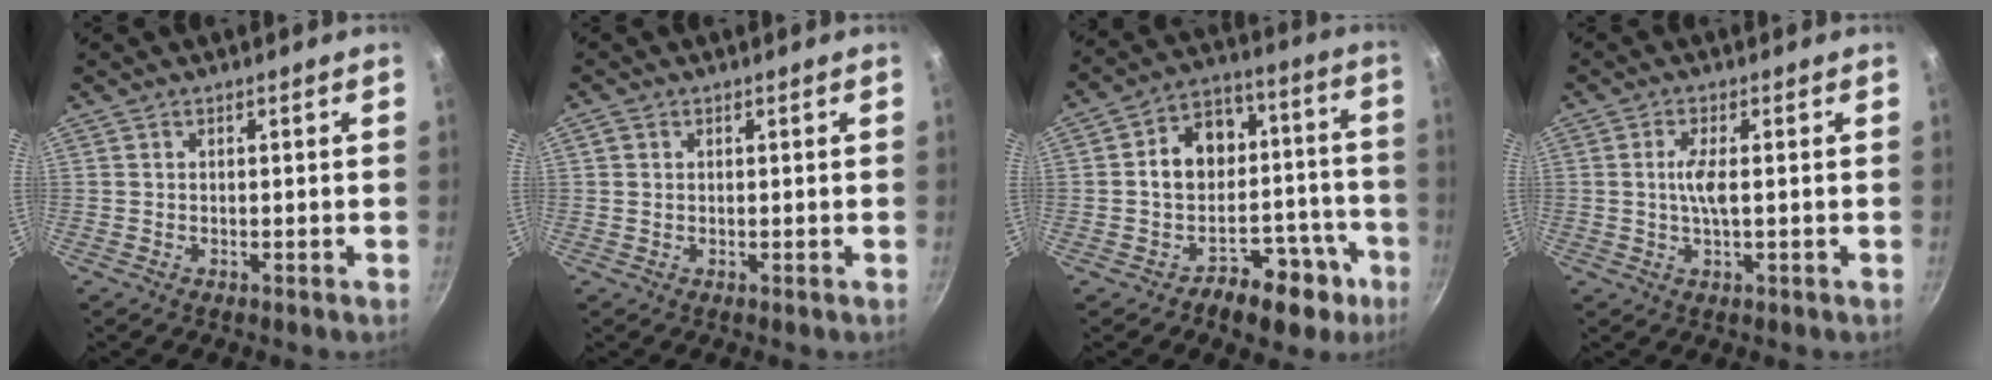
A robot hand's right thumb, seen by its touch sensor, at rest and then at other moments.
{"total": 1.3, "force": [0.4, 1.2, 0.6], "torque": [-0.011, 0.002, 0.005]}
{"total": 16.8, "force": [-6.0, 13.5, 8.0], "torque": [-0.025, 0.089, -0.070]}
{"total": 3.9, "force": [0.2, 0.9, 3.8], "torque": [-0.086, 0.002, 0.002]}